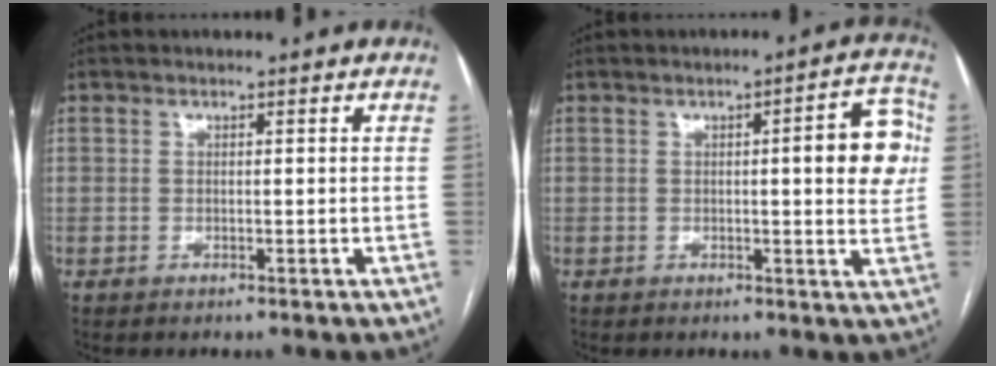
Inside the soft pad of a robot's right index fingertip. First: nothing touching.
{"total": 8.2, "force": [1.1, 1.6, 8.0], "torque": [-0.090, 0.013, 0.006]}